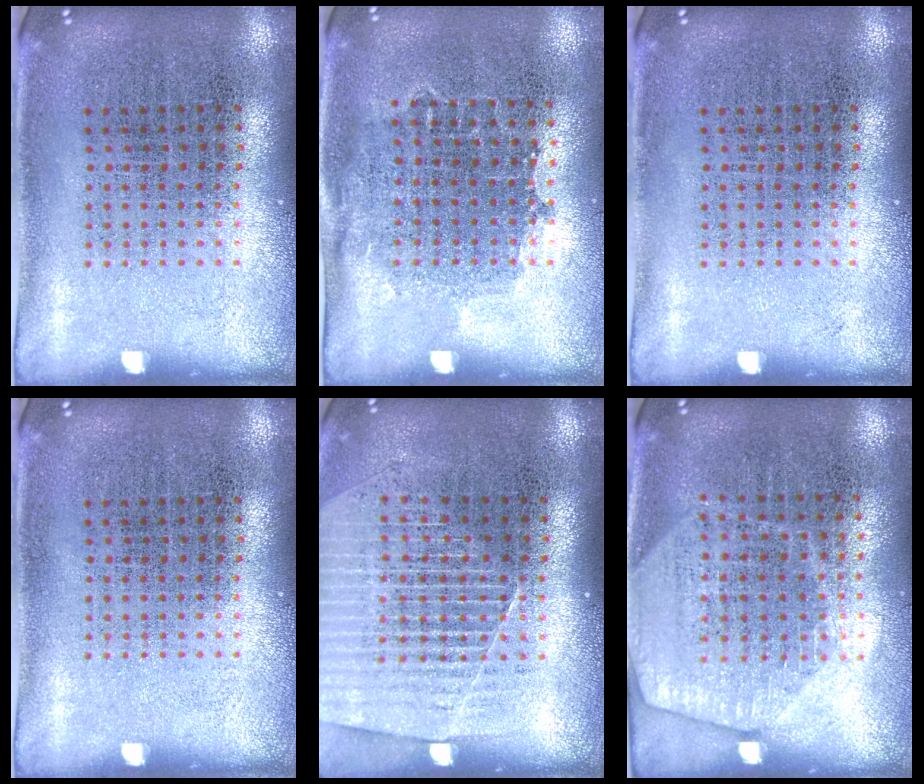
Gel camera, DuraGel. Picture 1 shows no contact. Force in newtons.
{"total": 0.8, "press": 0.7, "slide": 0.5}
{"total": 0.0}
{"total": 0.0}
{"total": 1.6, "press": 1.5, "slide": 0.4}
{"total": 1.7, "press": 1.6, "slide": 0.8}